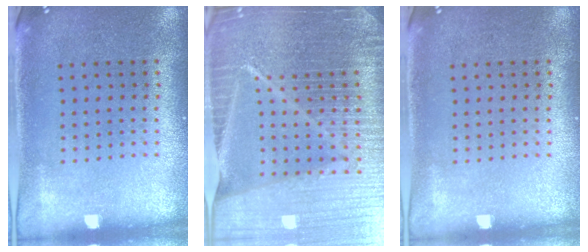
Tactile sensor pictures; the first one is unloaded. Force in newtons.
{"total": 6.9, "press": 5.9, "slide": 3.5}
{"total": 0.0}